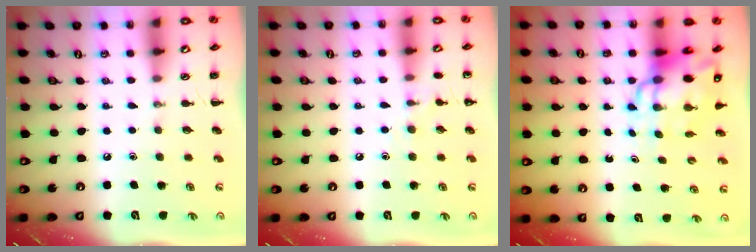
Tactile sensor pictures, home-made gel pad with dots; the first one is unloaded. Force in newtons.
{"total": 6.5, "press": 6.2, "slide": 1.9}
{"total": 11.7, "press": 11.2, "slide": 3.3}